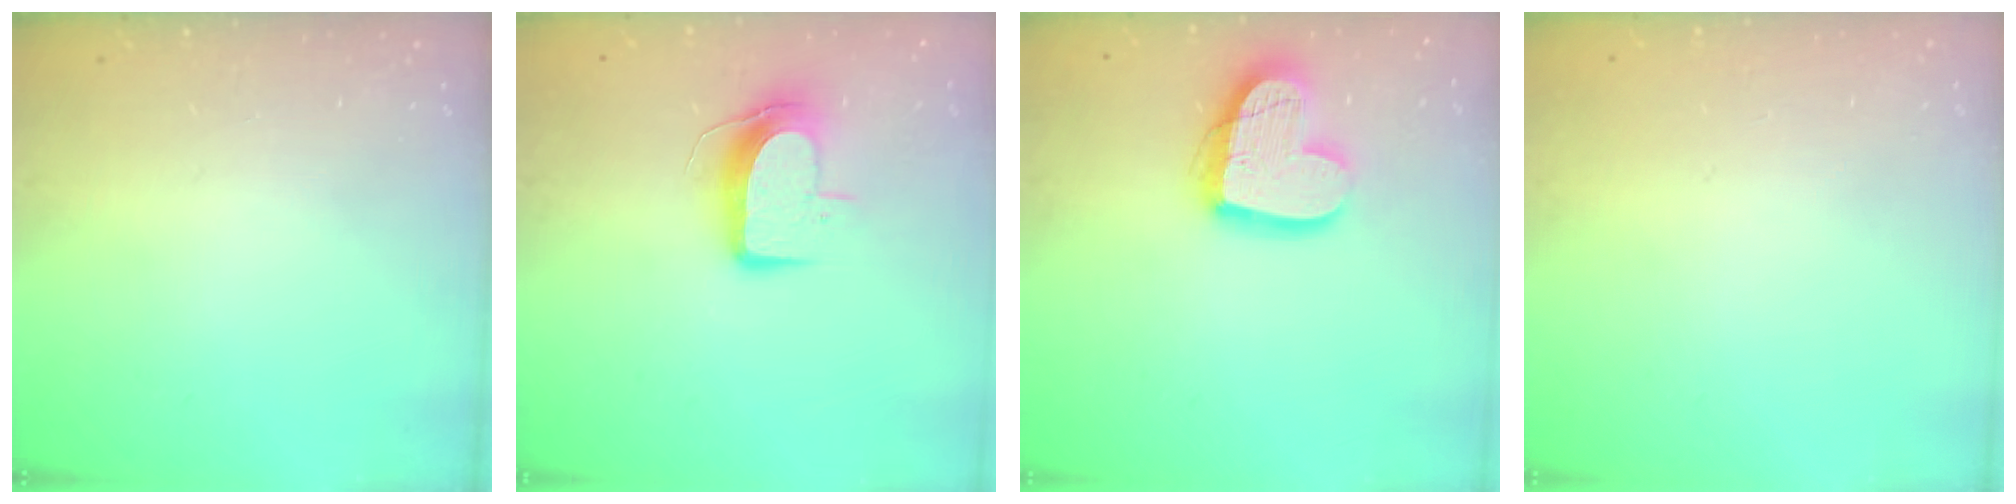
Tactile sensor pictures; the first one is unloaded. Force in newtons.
{"total": 9.2, "press": 9.2, "slide": 0.7}
{"total": 15.9, "press": 15.9, "slide": 1.2}
{"total": 0.0}